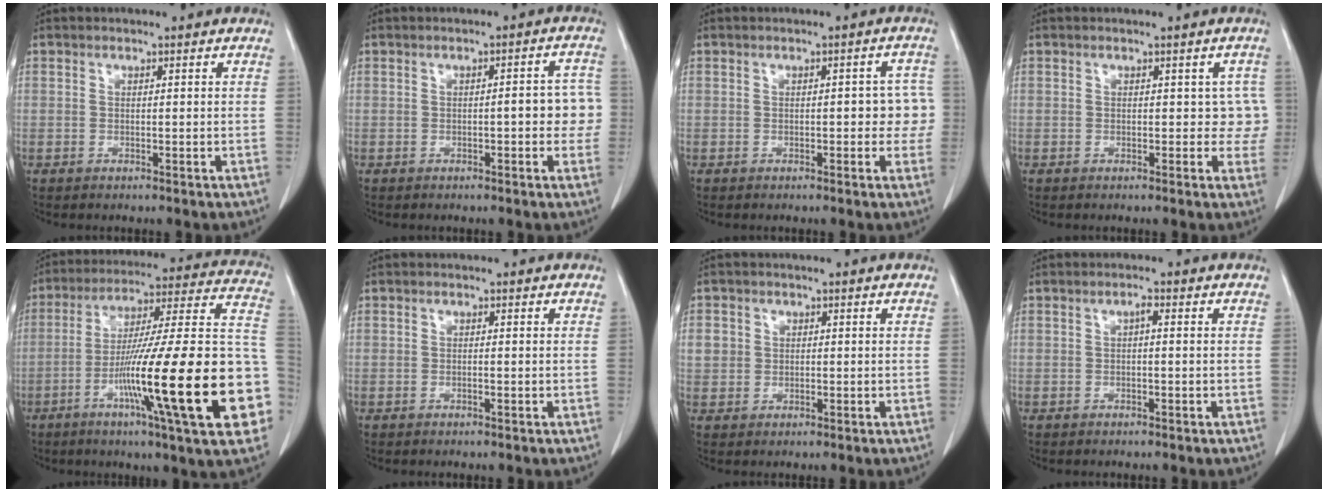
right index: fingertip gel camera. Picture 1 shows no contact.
{"total": 5.5, "force": [-0.5, 1.7, 5.2], "torque": [-0.049, 0.017, -0.011]}
{"total": 4.6, "force": [-0.2, 2.2, 4.1], "torque": [-0.031, 0.021, -0.004]}
{"total": 3.1, "force": [0.1, 2.2, 2.2], "torque": [-0.002, 0.015, -0.002]}
{"total": 28.9, "force": [-8.9, 1.6, 27.5], "torque": [-0.351, -0.010, -0.148]}
{"total": 0.0}
{"total": 3.2, "force": [0.6, 3.0, 0.9], "torque": [-0.010, 0.008, 0.015]}
{"total": 1.0, "force": [0.1, 0.3, 1.0], "torque": [-0.016, 0.003, 0.001]}